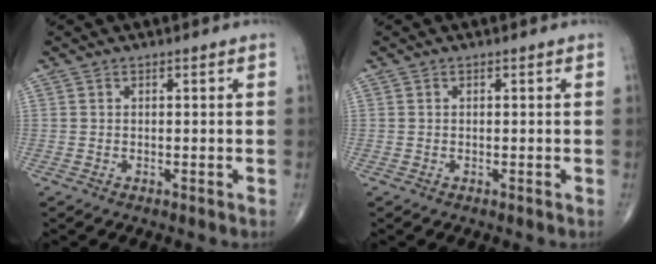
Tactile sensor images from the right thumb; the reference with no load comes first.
{"total": 0.0}